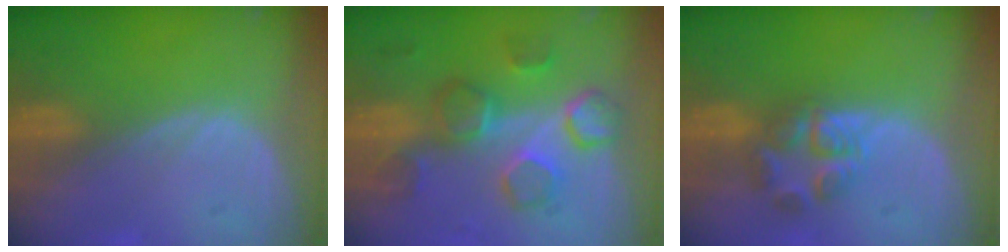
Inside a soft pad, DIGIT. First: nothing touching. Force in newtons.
{"total": 8.7, "press": 8.4, "slide": 2.0}
{"total": 5.6, "press": 5.5, "slide": 1.1}